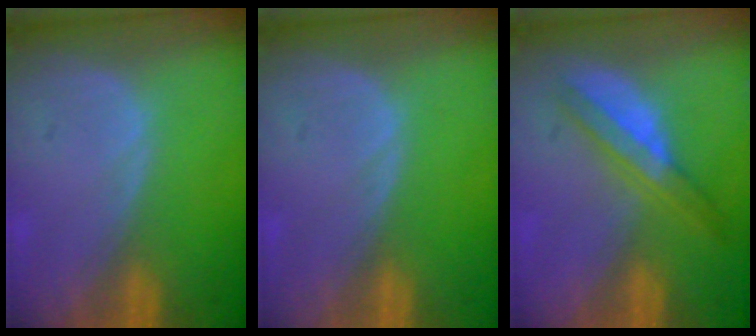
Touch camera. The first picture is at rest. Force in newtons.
{"total": 0.0}
{"total": 5.5, "press": 5.2, "slide": 1.8}